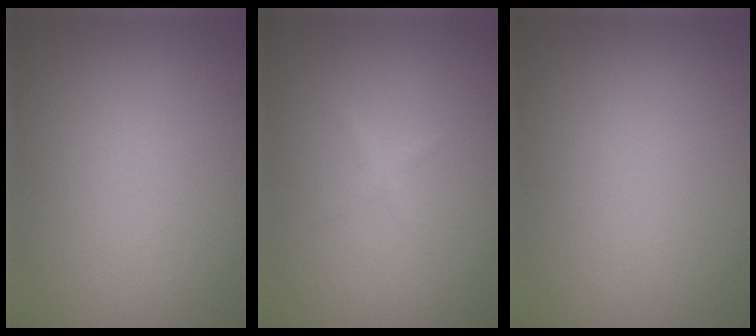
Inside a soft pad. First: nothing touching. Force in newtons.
{"total": 0.7, "press": 0.7, "slide": 0.0}
{"total": 0.0}